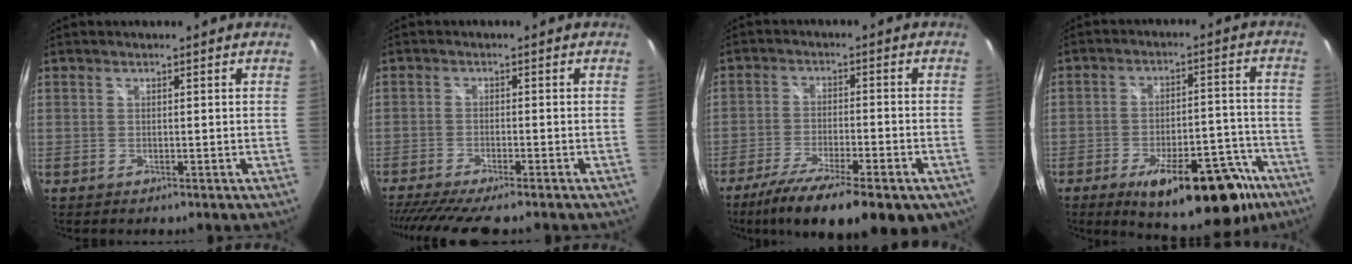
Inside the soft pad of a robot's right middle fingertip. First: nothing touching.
{"total": 10.4, "force": [-9.0, 0.5, 5.3], "torque": [-0.121, -0.032, -0.146]}
{"total": 17.3, "force": [-11.4, 5.0, 12.1], "torque": [-0.224, -0.051, -0.178]}
{"total": 19.7, "force": [-12.1, 7.3, 13.6], "torque": [-0.188, 0.000, -0.152]}